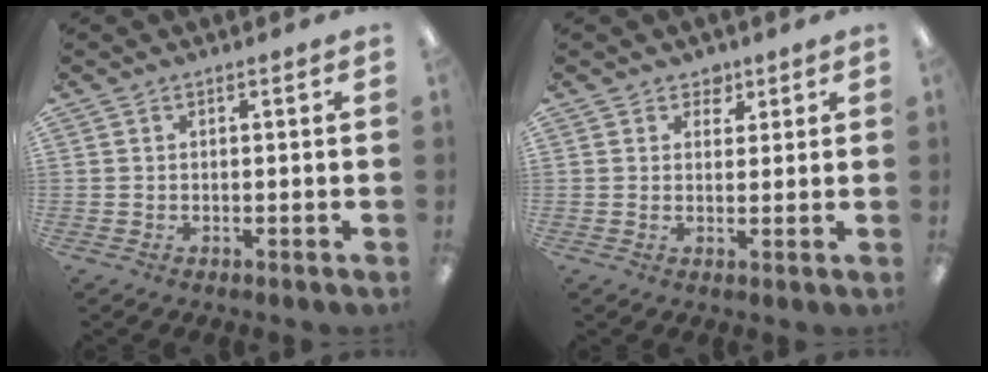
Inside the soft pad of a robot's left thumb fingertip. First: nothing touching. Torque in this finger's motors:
{"motor_torque": [0.12, 0.15, -0.32, -0.19, -0.06]}